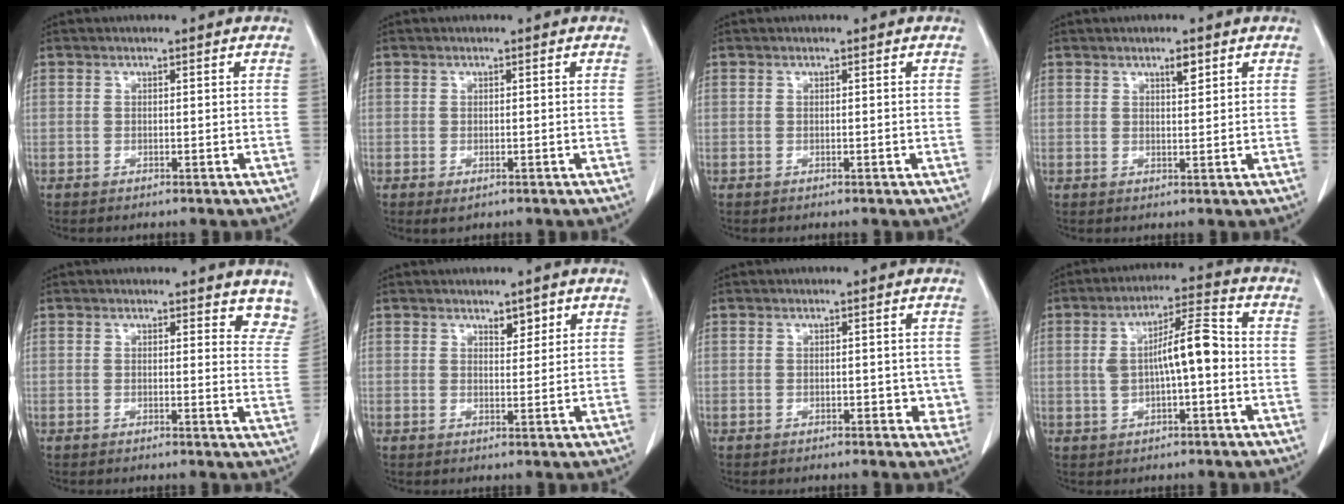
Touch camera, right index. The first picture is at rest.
{"total": 1.2, "force": [-0.5, 0.6, 0.9], "torque": [-0.013, -0.003, -0.001]}
{"total": 0.0}
{"total": 2.1, "force": [1.3, 0.5, 1.5], "torque": [-0.026, -0.003, 0.021]}
{"total": 7.2, "force": [6.5, 2.5, 1.7], "torque": [0.016, -0.024, 0.042]}
{"total": 2.2, "force": [1.5, 1.0, 1.2], "torque": [-0.015, -0.005, 0.025]}
{"total": 2.5, "force": [-0.3, 1.7, 1.9], "torque": [-0.008, 0.006, -0.003]}
{"total": 8.5, "force": [-0.1, 1.9, 8.3], "torque": [-0.149, 0.024, -0.003]}